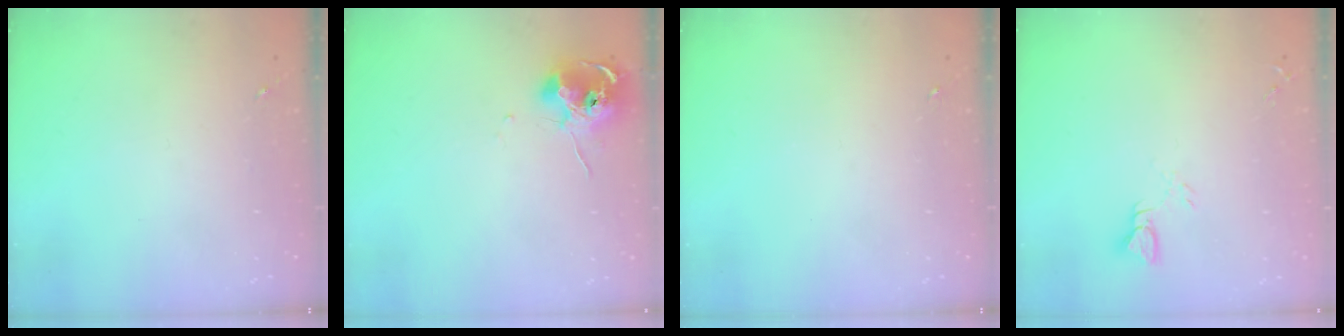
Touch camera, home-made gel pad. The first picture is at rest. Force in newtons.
{"total": 10.3, "press": 10.3, "slide": 0.9}
{"total": 0.0}
{"total": 2.8, "press": 2.8, "slide": 0.2}